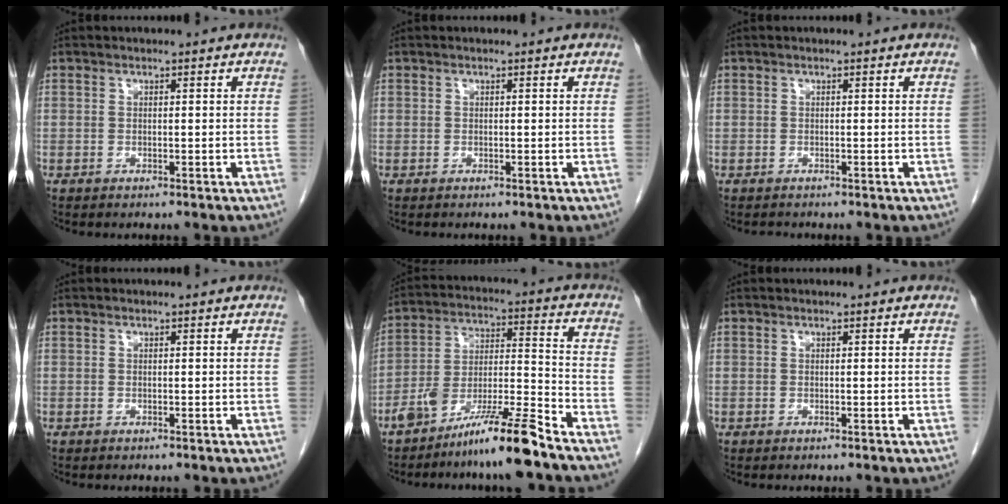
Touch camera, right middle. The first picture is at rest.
{"total": 0.0}
{"total": 0.5, "force": [-0.5, 0.2, -0.1], "torque": [-0.008, -0.003, -0.012]}
{"total": 0.0}
{"total": 12.2, "force": [-9.2, -0.3, 7.9], "torque": [-0.144, 0.000, -0.168]}
{"total": 0.0}